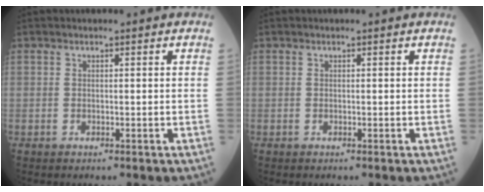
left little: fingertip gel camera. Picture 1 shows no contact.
{"total": 0.0}